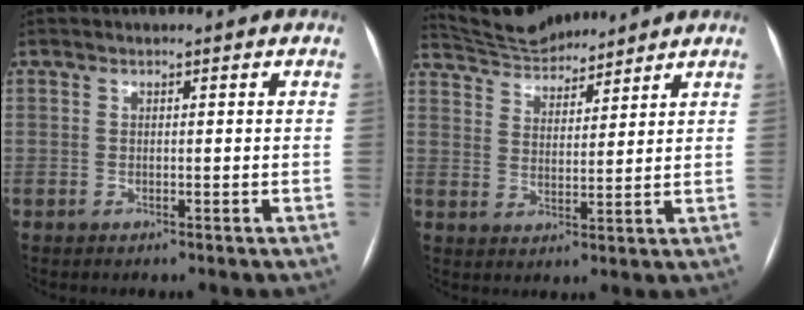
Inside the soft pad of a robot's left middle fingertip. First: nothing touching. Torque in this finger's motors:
{"motor_torque": [-0.03, -0.13, -0.04, 0.00]}